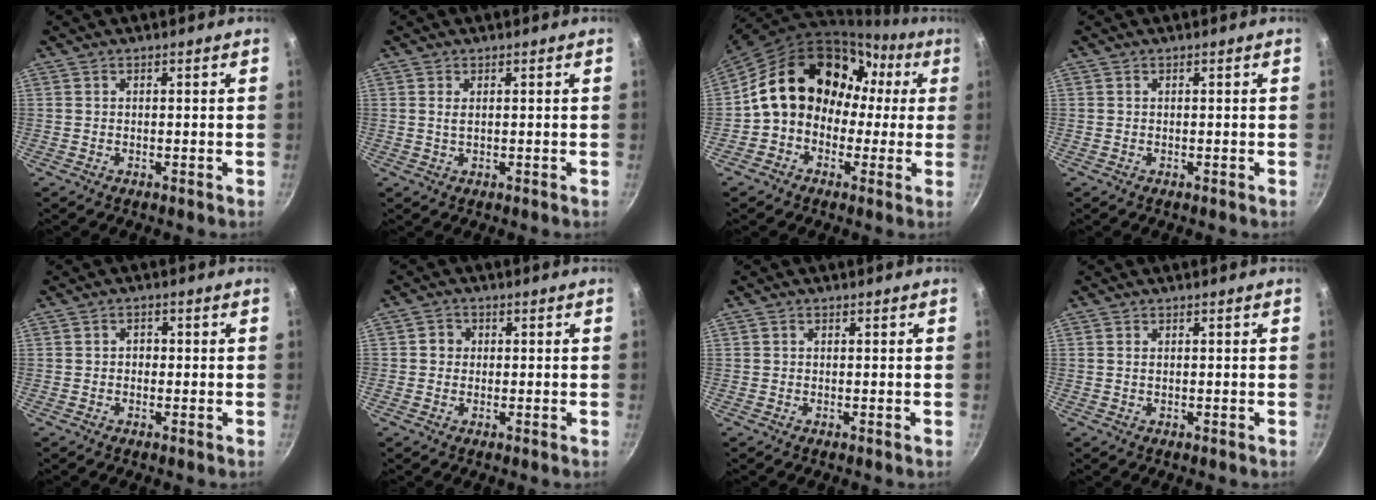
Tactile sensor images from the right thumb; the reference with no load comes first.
{"total": 1.3, "force": [0.3, 0.6, 1.1], "torque": [-0.022, -0.001, 0.007]}
{"total": 17.9, "force": [1.3, 14.4, 10.5], "torque": [-0.135, 0.066, 0.012]}
{"total": 0.0}
{"total": 1.6, "force": [-0.2, 1.4, 0.9], "torque": [-0.007, 0.003, -0.005]}
{"total": 2.5, "force": [0.1, 2.4, 0.7], "torque": [0.004, 0.005, -0.003]}
{"total": 0.5, "force": [0.1, 0.5, 0.2], "torque": [-0.002, 0.004, 0.002]}
{"total": 0.7, "force": [0.1, 0.4, 0.6], "torque": [-0.011, 0.000, 0.003]}